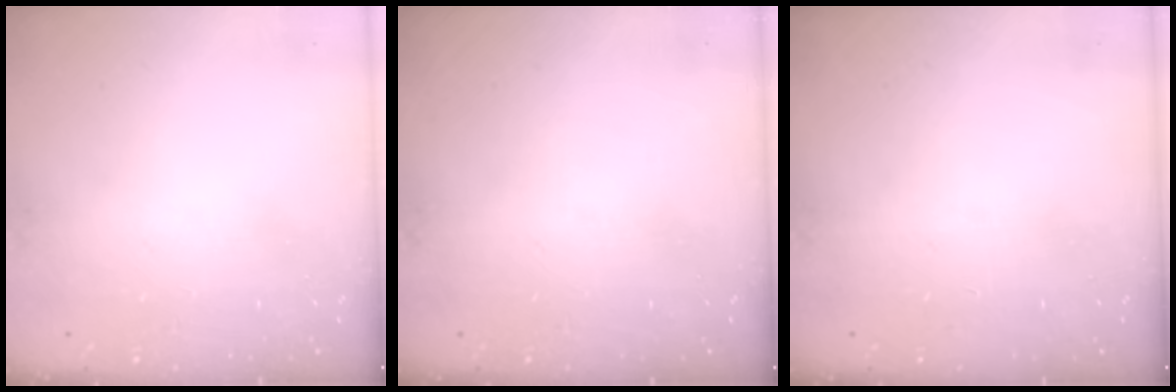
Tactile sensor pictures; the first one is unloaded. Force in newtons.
{"total": 0.0}
{"total": 0.0}